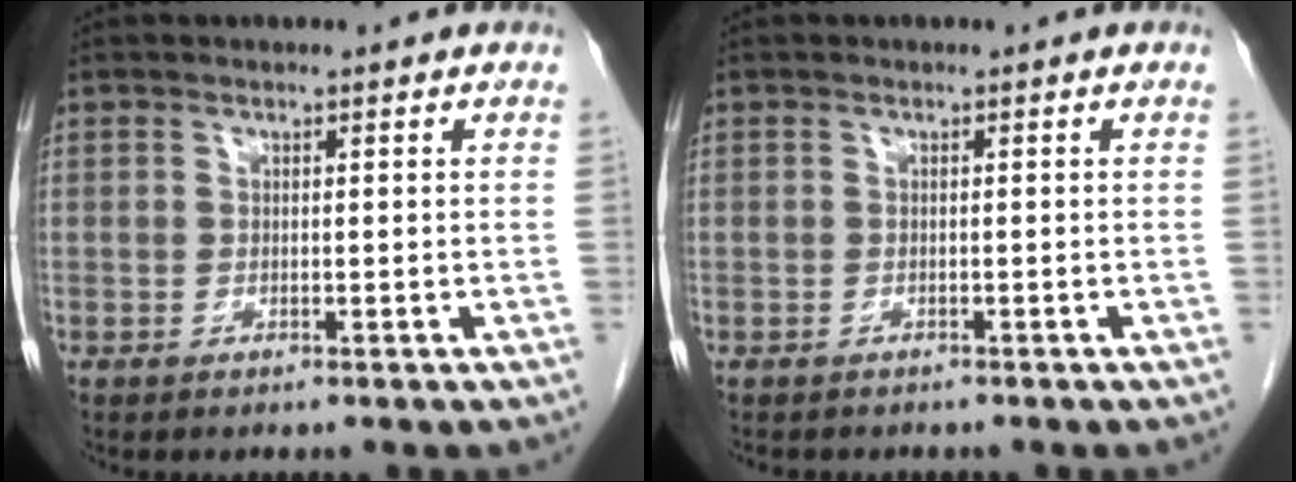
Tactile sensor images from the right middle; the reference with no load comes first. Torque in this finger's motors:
{"motor_torque": [0.12, 0.03, -0.03, 0.00]}